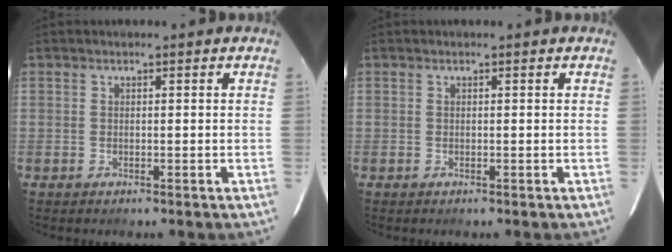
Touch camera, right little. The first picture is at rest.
{"total": 0.0}